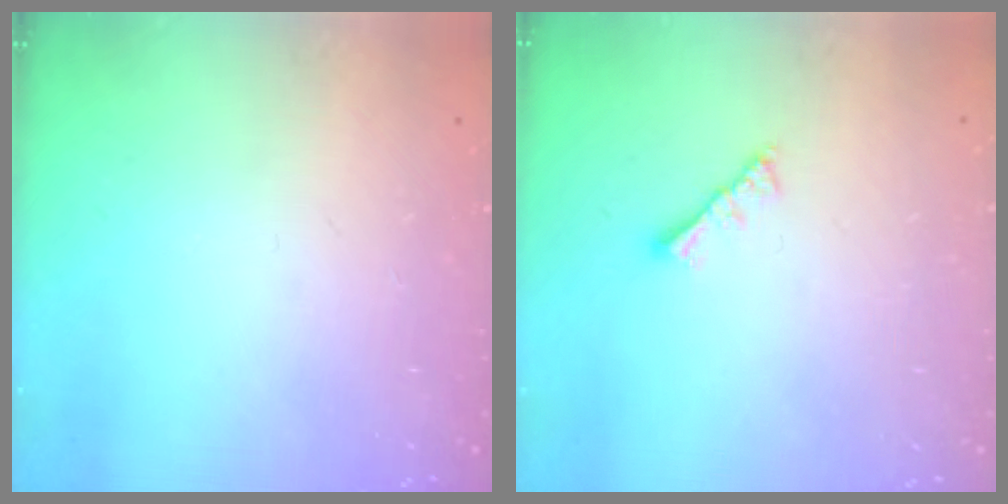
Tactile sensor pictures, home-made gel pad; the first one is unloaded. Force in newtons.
{"total": 2.8, "press": 2.8, "slide": 0.6}